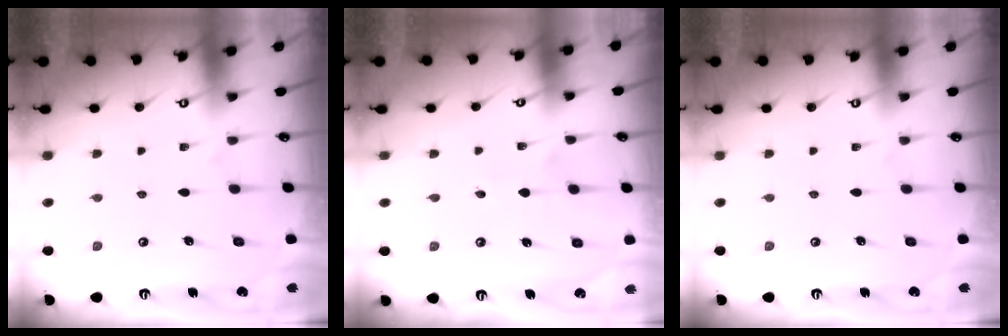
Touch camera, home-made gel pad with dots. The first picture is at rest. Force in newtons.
{"total": 2.9, "press": 2.8, "slide": 0.4}
{"total": 0.0}